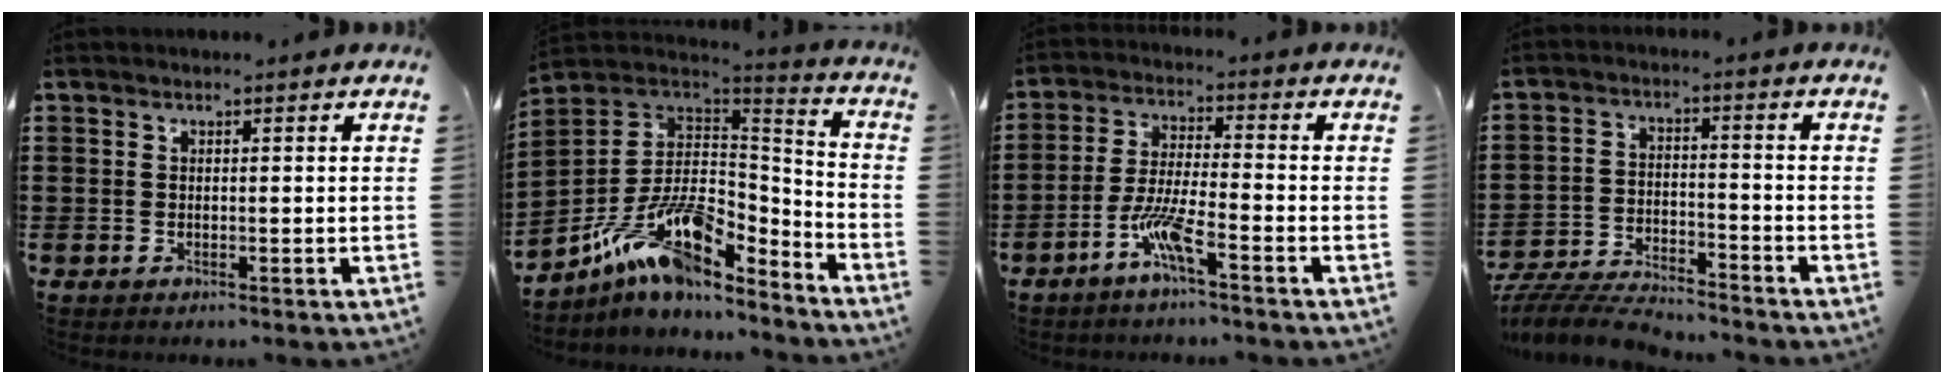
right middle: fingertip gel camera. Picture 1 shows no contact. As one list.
[{"total": 13.2, "force": [-7.9, 5.7, 8.9], "torque": [-0.188, 0.017, -0.154]}, {"total": 6.5, "force": [-3.8, 0.7, 5.2], "torque": [-0.112, -0.007, -0.074]}, {"total": 7.0, "force": [-6.8, 0.7, 1.6], "torque": [-0.038, 0.006, -0.133]}]